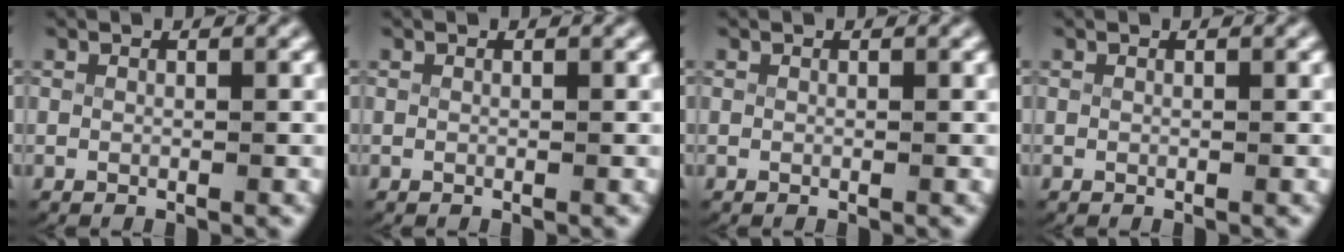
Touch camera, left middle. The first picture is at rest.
{"total": 0.6, "force": [-0.1, -0.6, -0.2], "torque": [0.003, -0.011, 0.007]}
{"total": 0.0}
{"total": 0.0}